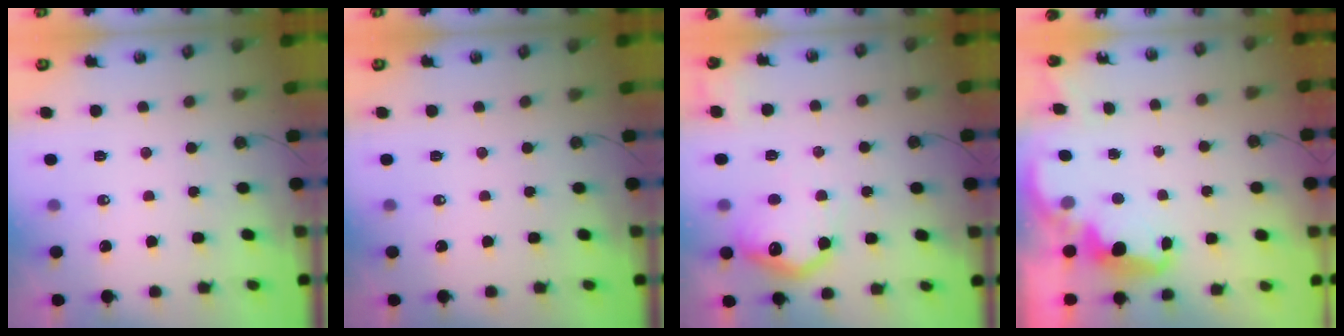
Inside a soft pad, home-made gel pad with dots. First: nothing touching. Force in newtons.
{"total": 0.0}
{"total": 14.5, "press": 14.5, "slide": 0.8}
{"total": 2.6, "press": 2.5, "slide": 0.5}